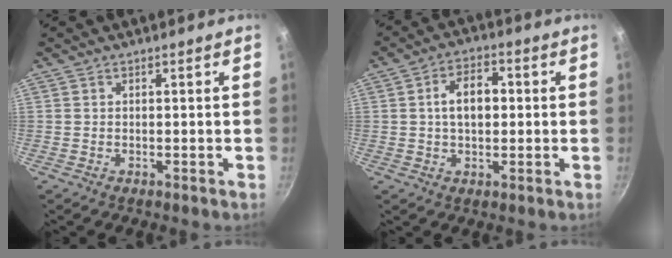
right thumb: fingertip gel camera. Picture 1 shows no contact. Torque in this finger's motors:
{"motor_torque": [-0.37, 0.37, 0.76, 0.03, 0.21]}